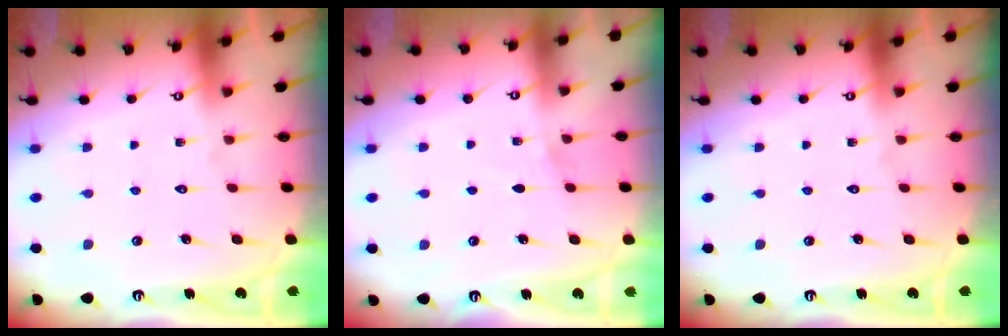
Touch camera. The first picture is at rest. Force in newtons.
{"total": 5.8, "press": 5.1, "slide": 2.6}
{"total": 0.0}